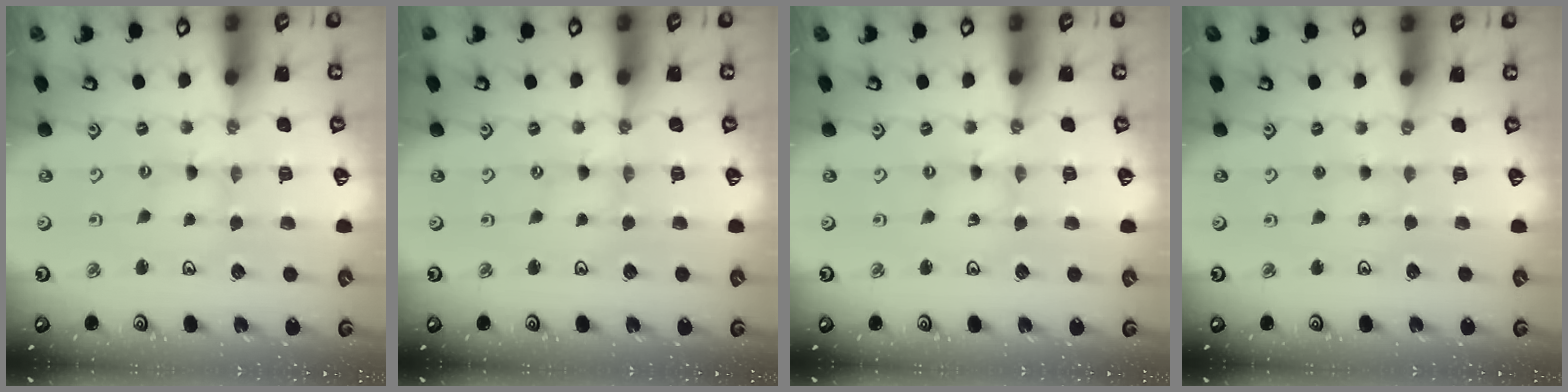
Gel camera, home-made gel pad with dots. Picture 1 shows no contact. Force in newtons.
{"total": 0.0}
{"total": 0.8, "press": 0.8, "slide": 0.1}
{"total": 2.2, "press": 2.2, "slide": 0.2}